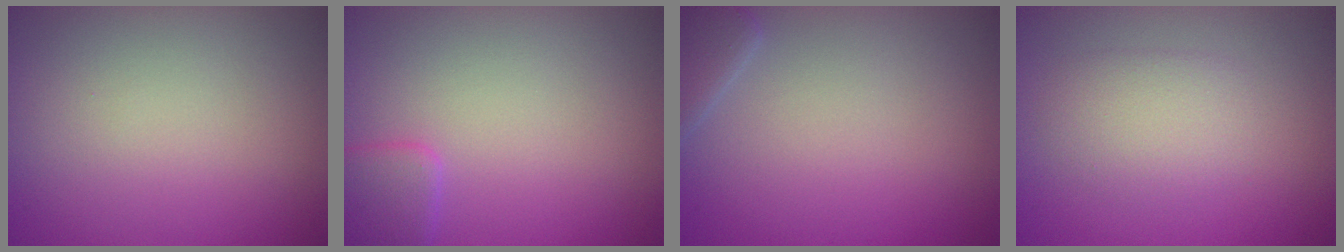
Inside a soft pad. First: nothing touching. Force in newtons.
{"total": 2.1, "press": 2.1, "slide": 0.1}
{"total": 1.8, "press": 1.8, "slide": 0.1}
{"total": 2.4, "press": 2.3, "slide": 0.4}